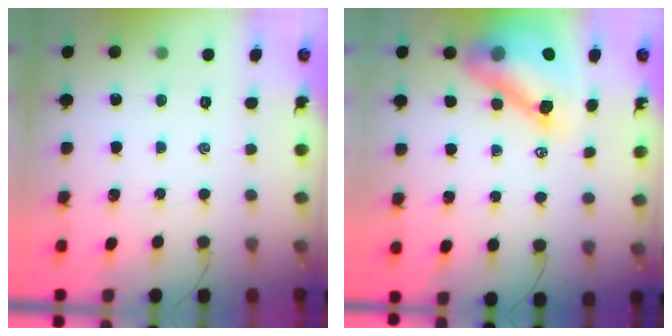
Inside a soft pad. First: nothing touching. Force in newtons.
{"total": 14.8, "press": 14.1, "slide": 4.4}